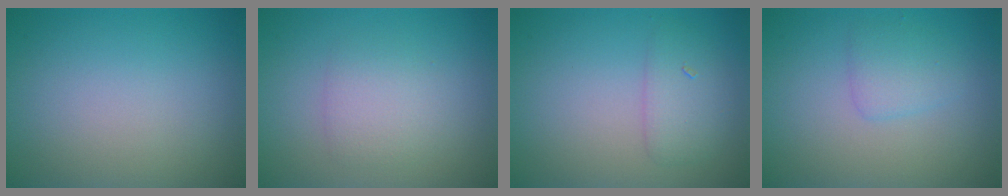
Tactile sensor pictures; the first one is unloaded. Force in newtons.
{"total": 2.3, "press": 2.3, "slide": 0.1}
{"total": 2.1, "press": 2.1, "slide": 0.1}
{"total": 1.9, "press": 1.9, "slide": 0.1}